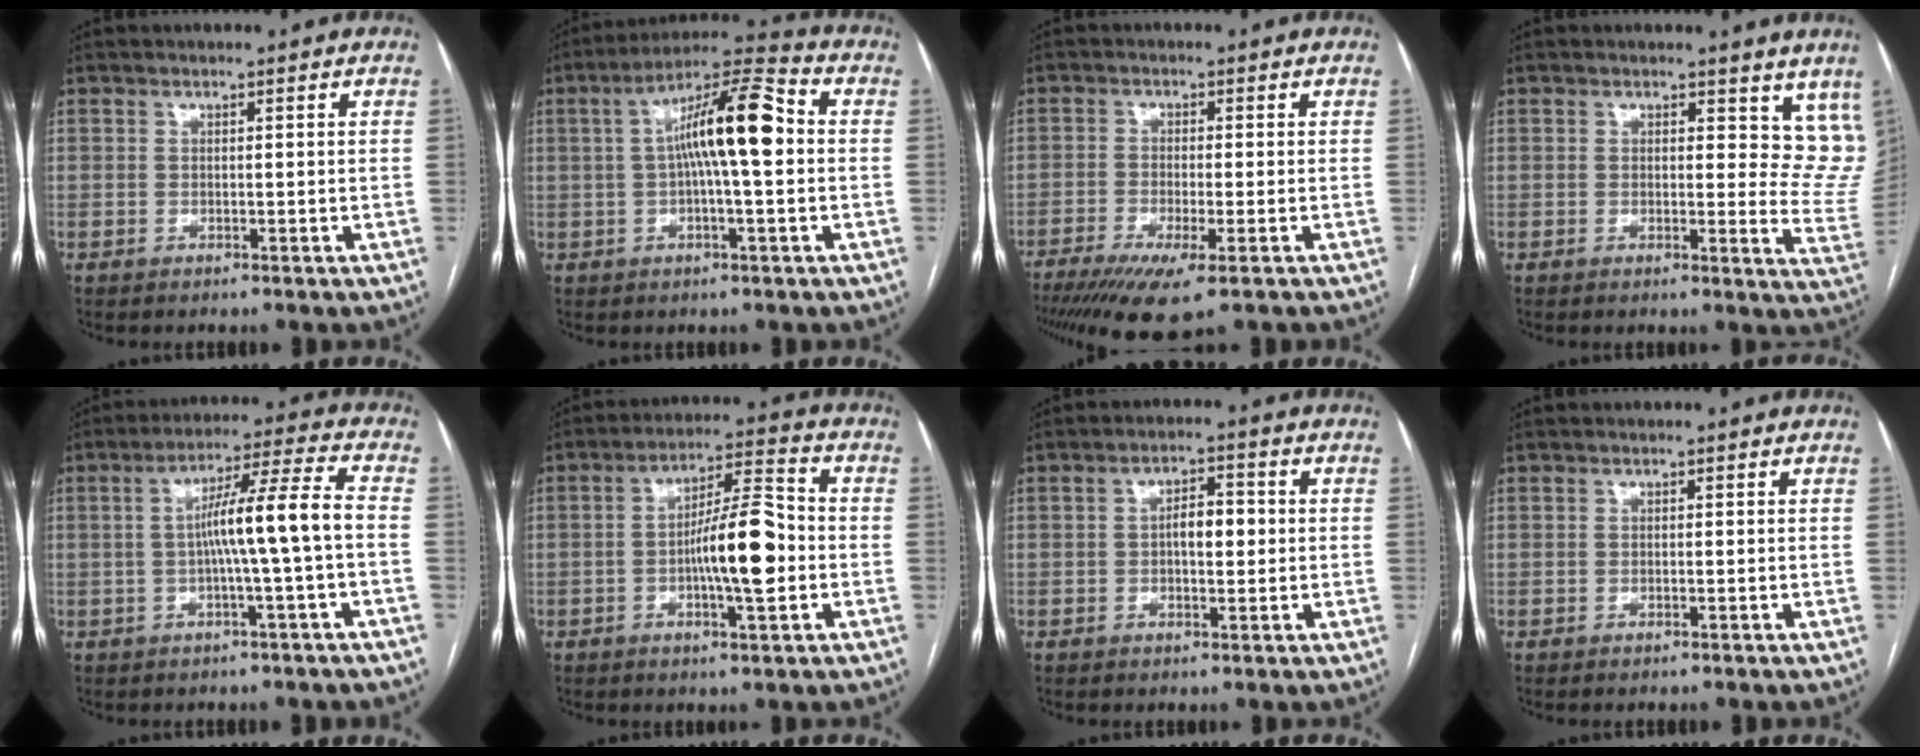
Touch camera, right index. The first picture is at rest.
{"total": 12.8, "force": [1.0, 1.8, 12.6], "torque": [-0.218, 0.031, 0.009]}
{"total": 9.0, "force": [-5.6, 1.3, 7.0], "torque": [-0.115, -0.023, -0.091]}
{"total": 8.9, "force": [7.2, 4.1, 3.3], "torque": [0.000, -0.035, 0.057]}
{"total": 9.7, "force": [-0.9, -1.0, 9.6], "torque": [-0.161, 0.021, -0.014]}
{"total": 11.1, "force": [-1.7, 1.9, 10.8], "torque": [-0.182, 0.014, -0.030]}
{"total": 4.5, "force": [0.1, 1.9, 4.1], "torque": [-0.068, 0.010, 0.002]}
{"total": 0.0}